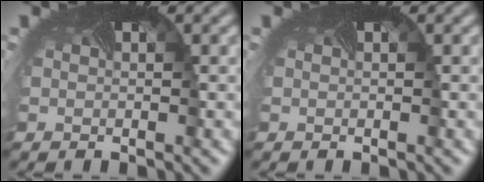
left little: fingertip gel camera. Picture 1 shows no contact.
{"total": 0.0}